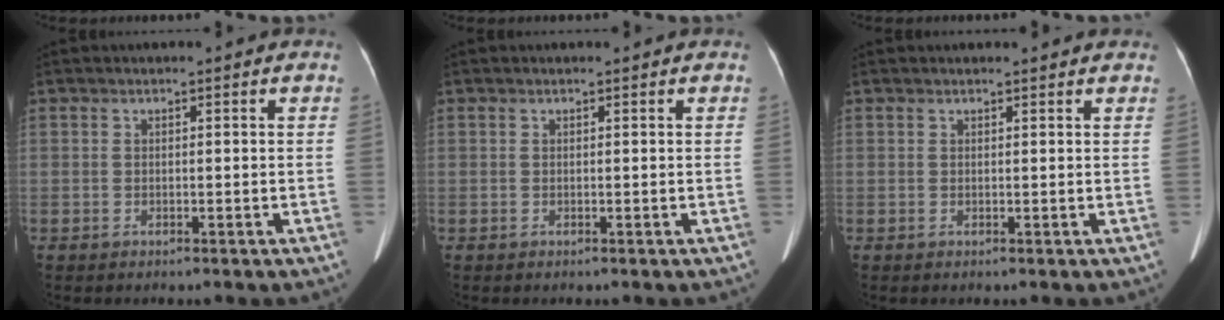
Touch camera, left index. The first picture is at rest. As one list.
[{"total": 0.0}, {"total": 3.3, "force": [3.1, 0.6, 0.8], "torque": [-0.012, 0.019, 0.033]}]